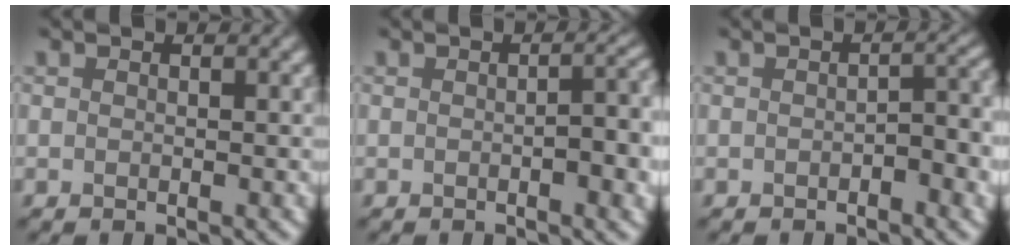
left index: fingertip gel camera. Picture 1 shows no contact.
{"total": 4.2, "force": [-0.4, 1.3, 3.9], "torque": [-0.045, 0.002, -0.002]}
{"total": 2.8, "force": [-0.8, 1.0, 2.4], "torque": [-0.034, 0.003, -0.013]}